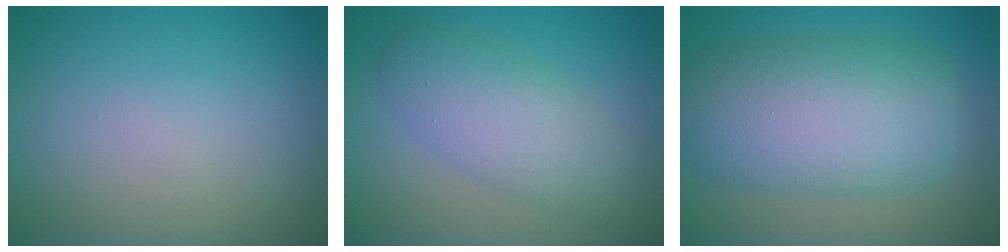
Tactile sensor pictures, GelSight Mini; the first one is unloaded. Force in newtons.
{"total": 4.8, "press": 4.8, "slide": 0.3}
{"total": 10.0, "press": 9.9, "slide": 0.4}